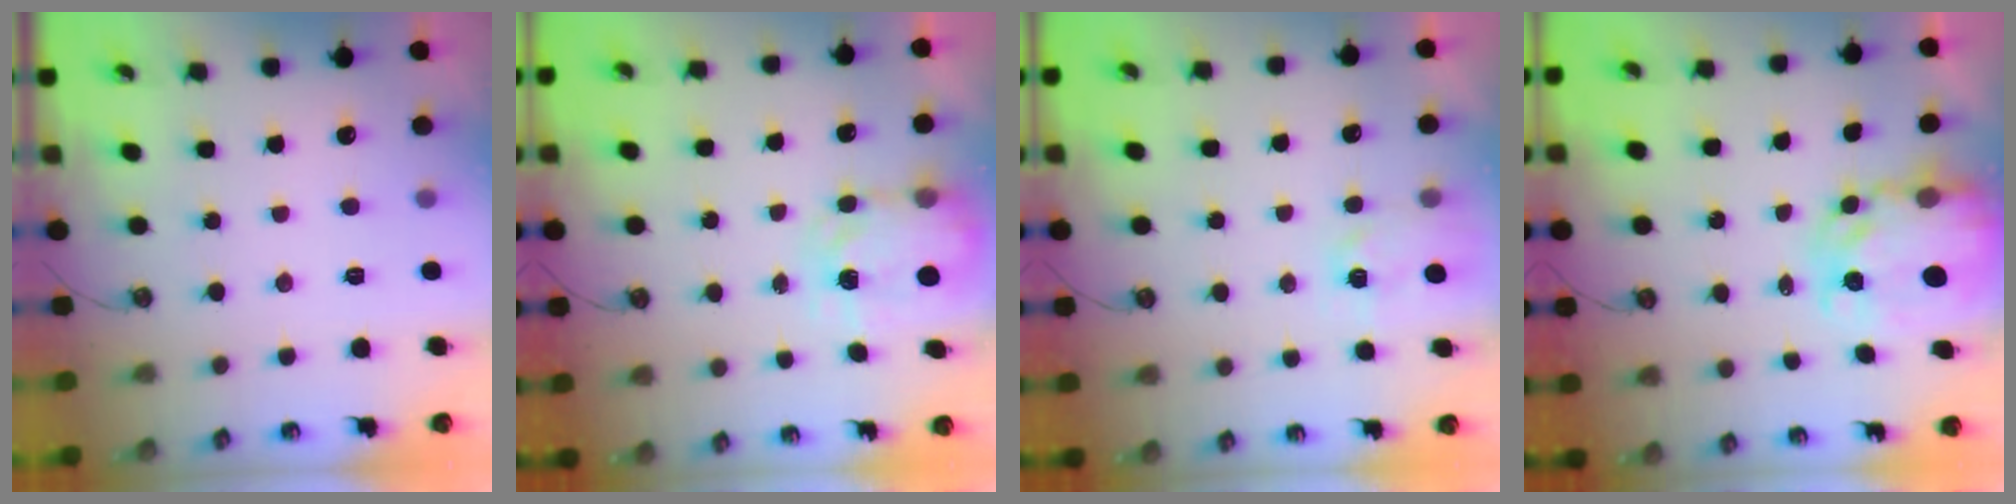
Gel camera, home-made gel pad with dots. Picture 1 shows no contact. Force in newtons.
{"total": 5.0, "press": 5.0, "slide": 0.3}
{"total": 3.0, "press": 2.9, "slide": 0.5}
{"total": 7.7, "press": 7.6, "slide": 0.7}